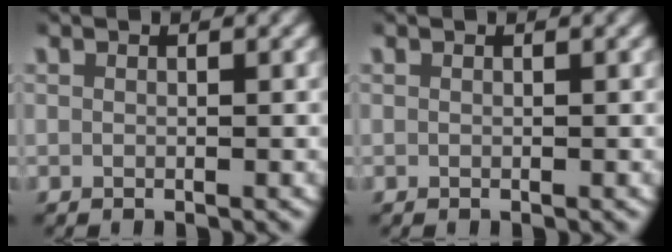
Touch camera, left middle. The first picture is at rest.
{"total": 0.0}